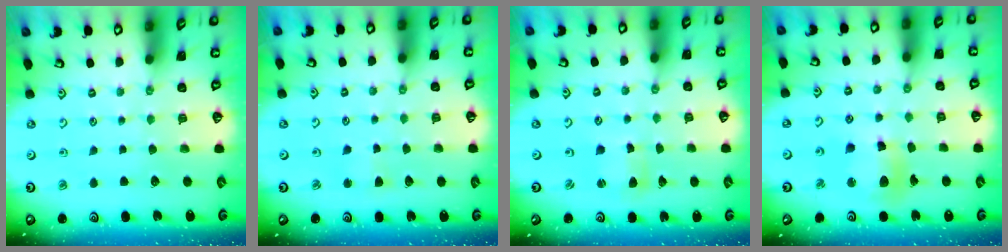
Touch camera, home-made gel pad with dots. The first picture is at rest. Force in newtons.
{"total": 2.1, "press": 2.1, "slide": 0.5}
{"total": 3.1, "press": 3.1, "slide": 0.3}
{"total": 12.1, "press": 11.8, "slide": 2.4}